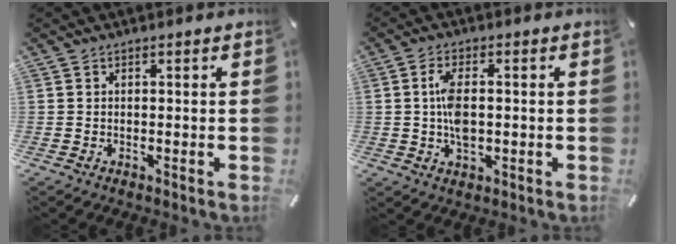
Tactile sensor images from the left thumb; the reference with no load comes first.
{"total": 6.4, "force": [-0.1, 3.3, 5.5], "torque": [-0.106, 0.001, -0.005]}